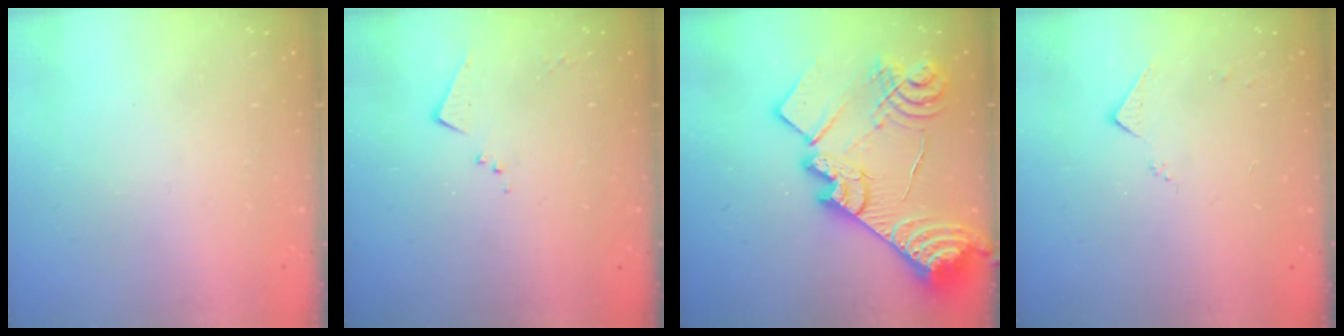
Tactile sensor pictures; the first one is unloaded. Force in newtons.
{"total": 4.4, "press": 4.3, "slide": 0.5}
{"total": 31.6, "press": 31.4, "slide": 3.6}
{"total": 5.3, "press": 5.3, "slide": 0.6}